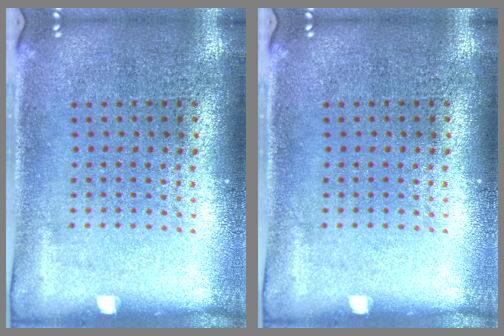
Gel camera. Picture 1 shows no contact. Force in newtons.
{"total": 0.0}